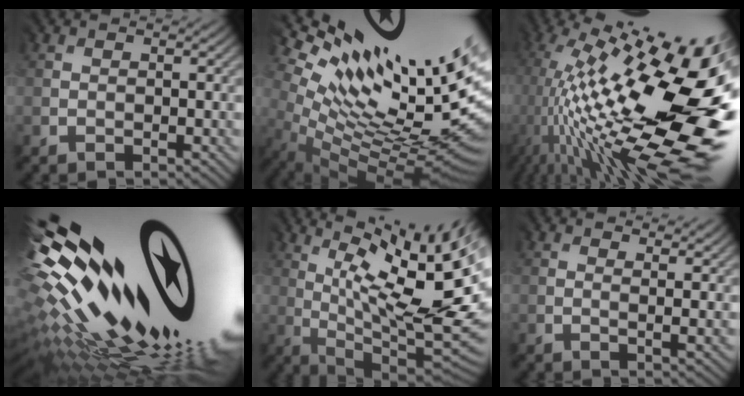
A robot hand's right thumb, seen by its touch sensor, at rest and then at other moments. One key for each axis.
{"total": 15.1, "fx": 5.5, "fy": 5.3, "fz": 13.0, "tx": -0.202, "ty": 0.001, "tz": 0.132}
{"total": 19.0, "fx": 0.2, "fy": 5.8, "fz": 18.0, "tx": -0.314, "ty": 0.000, "tz": 0.008}
{"total": 20.6, "fx": 2.9, "fy": 9.0, "fz": 18.3, "tx": -0.316, "ty": -0.032, "tz": 0.046}
{"total": 14.7, "fx": 3.6, "fy": 3.9, "fz": 13.8, "tx": -0.194, "ty": 0.013, "tz": 0.082}
{"total": 4.6, "fx": 3.1, "fy": 1.3, "fz": 3.2, "tx": -0.042, "ty": 0.007, "tz": 0.039}